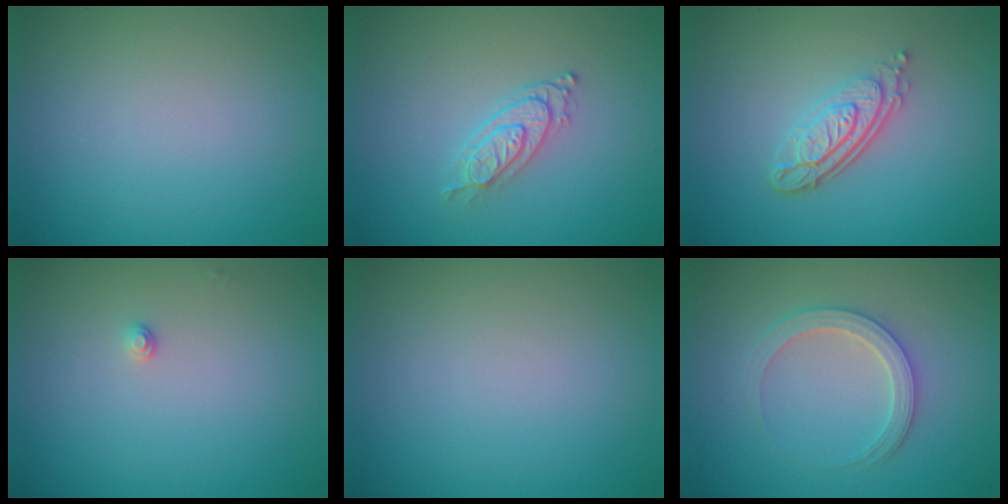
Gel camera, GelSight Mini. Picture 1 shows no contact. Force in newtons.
{"total": 2.7, "press": 2.1, "slide": 1.7}
{"total": 4.3, "press": 3.0, "slide": 3.1}
{"total": 0.8, "press": 0.8, "slide": 0.0}
{"total": 0.0}
{"total": 2.8, "press": 2.7, "slide": 0.4}